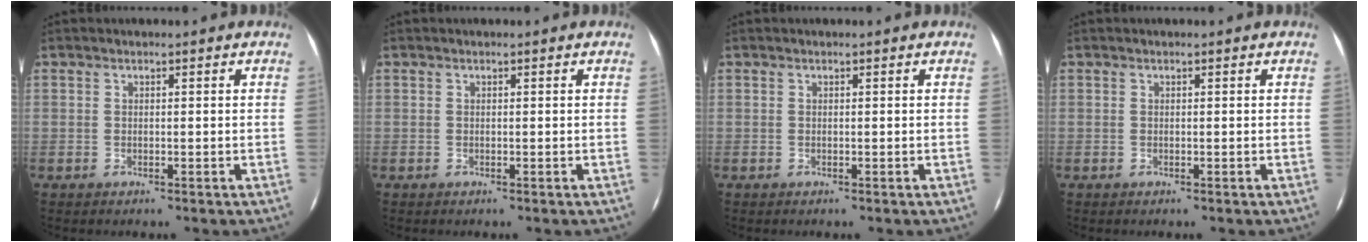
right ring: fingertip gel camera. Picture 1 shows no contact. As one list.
[{"total": 0.0}, {"total": 0.0}, {"total": 0.0}]